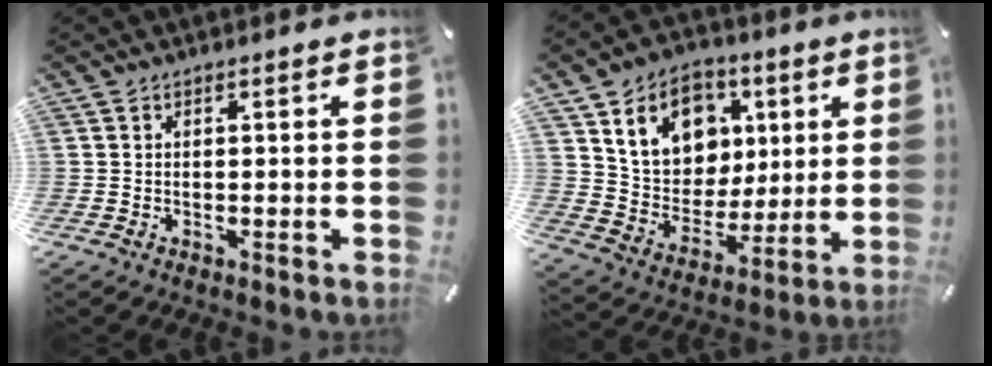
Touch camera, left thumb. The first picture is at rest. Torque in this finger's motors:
{"motor_torque": [2.49, 2.52, 1.41, -1.35, 0.19]}